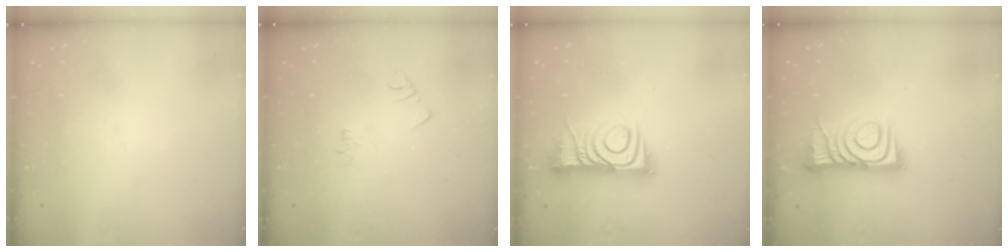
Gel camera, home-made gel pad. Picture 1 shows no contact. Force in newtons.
{"total": 1.9, "press": 1.9, "slide": 0.3}
{"total": 10.9, "press": 10.9, "slide": 0.2}
{"total": 9.7, "press": 9.7, "slide": 0.9}